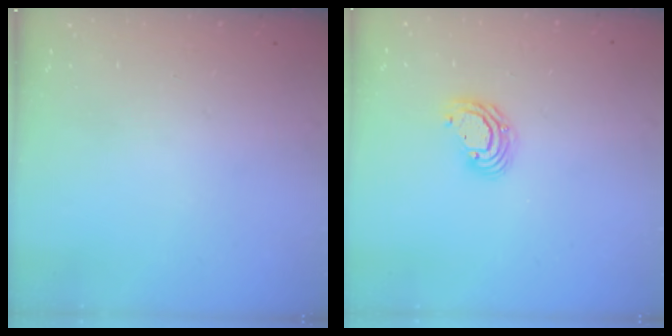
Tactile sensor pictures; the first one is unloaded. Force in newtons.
{"total": 7.0, "press": 7.0, "slide": 0.8}